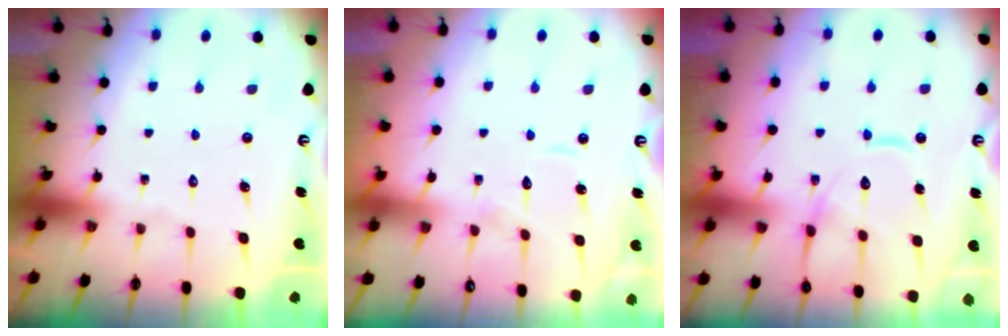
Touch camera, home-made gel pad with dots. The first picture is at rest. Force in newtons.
{"total": 6.7, "press": 6.6, "slide": 0.5}
{"total": 14.1, "press": 14.0, "slide": 1.3}